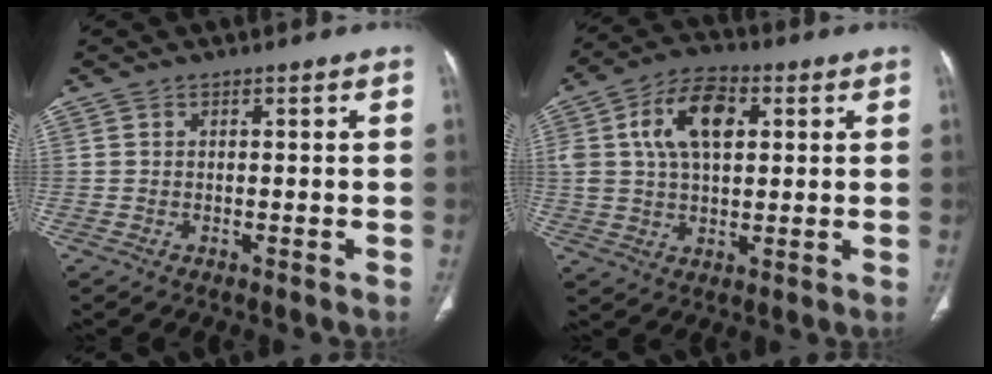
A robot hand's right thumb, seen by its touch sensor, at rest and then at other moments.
{"total": 12.4, "force": [3.3, 7.3, 9.4], "torque": [-0.156, 0.009, 0.055]}